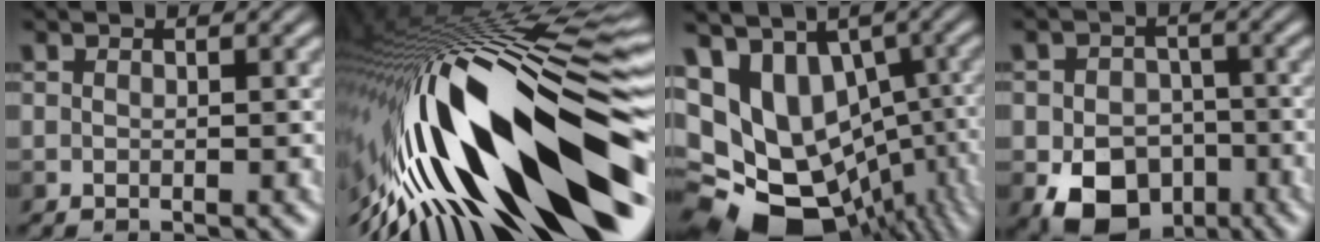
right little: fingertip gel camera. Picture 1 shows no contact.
{"total": 18.2, "force": [-4.9, 6.1, 16.5], "torque": [-0.279, 0.016, -0.099]}
{"total": 14.9, "force": [-2.9, 11.3, 9.3], "torque": [-0.155, -0.017, -0.004]}
{"total": 6.7, "force": [-3.0, 5.0, 3.2], "torque": [-0.060, -0.009, -0.056]}